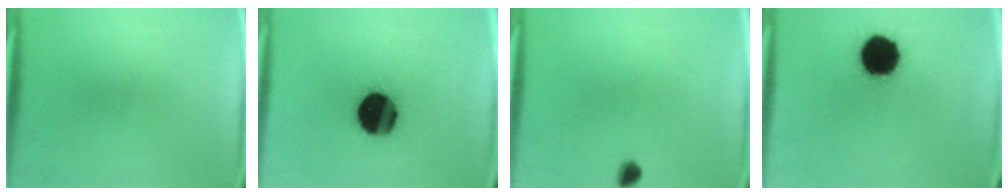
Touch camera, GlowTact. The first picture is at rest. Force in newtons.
{"total": 16.2}
{"total": 2.4}
{"total": 18.2}